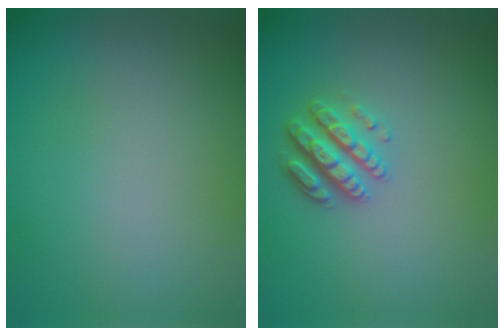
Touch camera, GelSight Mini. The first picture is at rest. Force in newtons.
{"total": 2.9, "press": 2.8, "slide": 1.1}